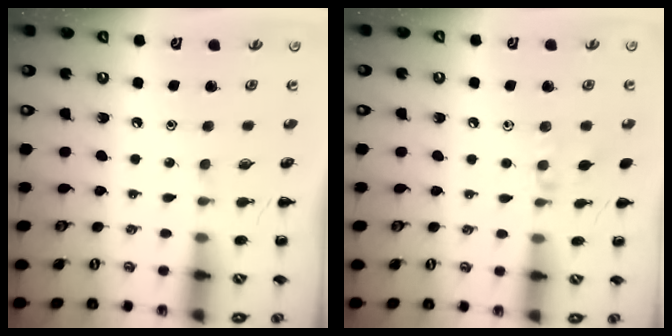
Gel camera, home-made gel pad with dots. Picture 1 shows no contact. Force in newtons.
{"total": 6.6, "press": 6.3, "slide": 2.0}